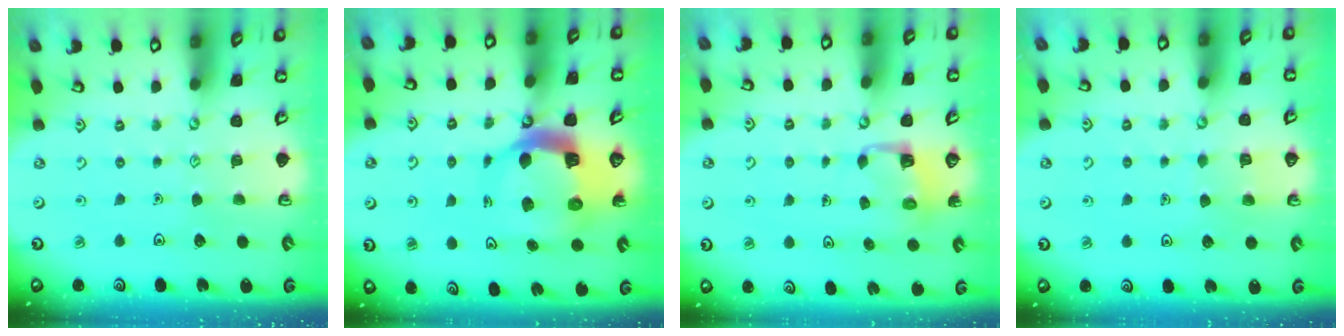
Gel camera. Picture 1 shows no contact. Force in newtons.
{"total": 12.6, "press": 12.5, "slide": 1.5}
{"total": 3.5, "press": 3.5, "slide": 0.2}
{"total": 3.9, "press": 3.8, "slide": 0.3}